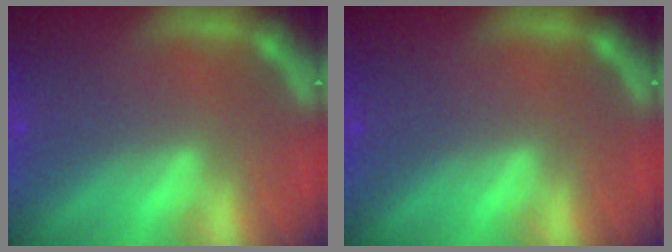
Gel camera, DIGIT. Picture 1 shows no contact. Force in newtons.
{"total": 0.0}